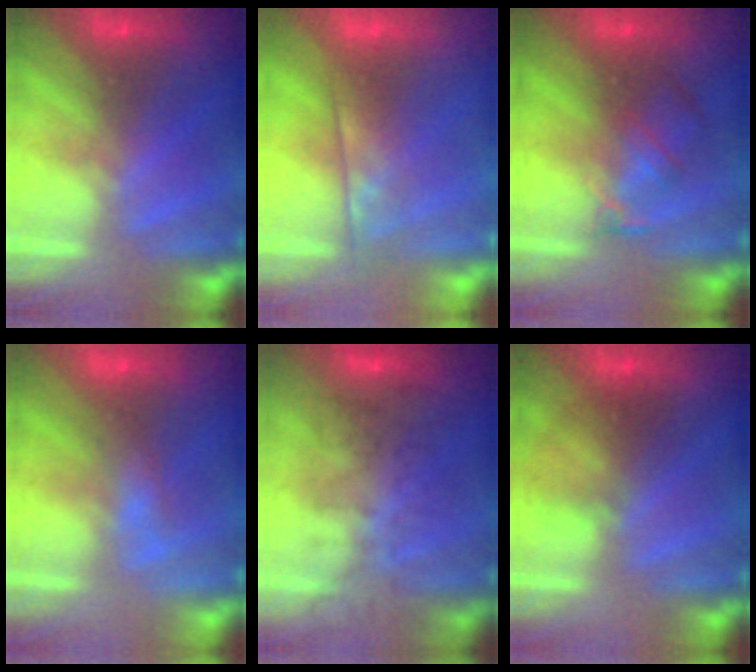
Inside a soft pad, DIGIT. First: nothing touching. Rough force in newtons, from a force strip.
{"total": 3.8}
{"total": 2.4}
{"total": 2.7}
{"total": 4.9}
{"total": 2.8}